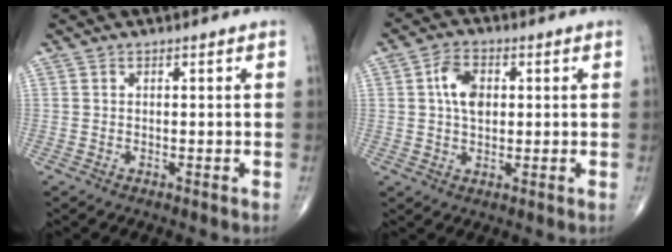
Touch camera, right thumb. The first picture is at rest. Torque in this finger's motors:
{"motor_torque": [1.12, 0.97, 0.83, 0.17, 0.06]}